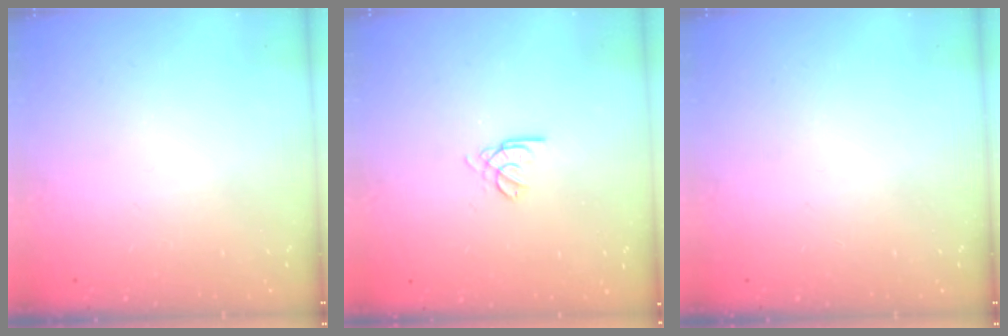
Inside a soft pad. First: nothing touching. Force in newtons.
{"total": 2.2, "press": 2.1, "slide": 0.6}
{"total": 0.0}